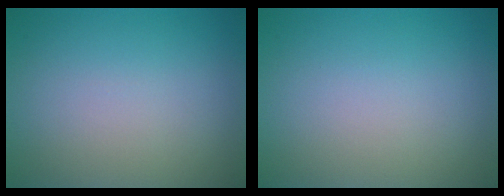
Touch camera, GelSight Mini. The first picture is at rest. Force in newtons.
{"total": 0.0}